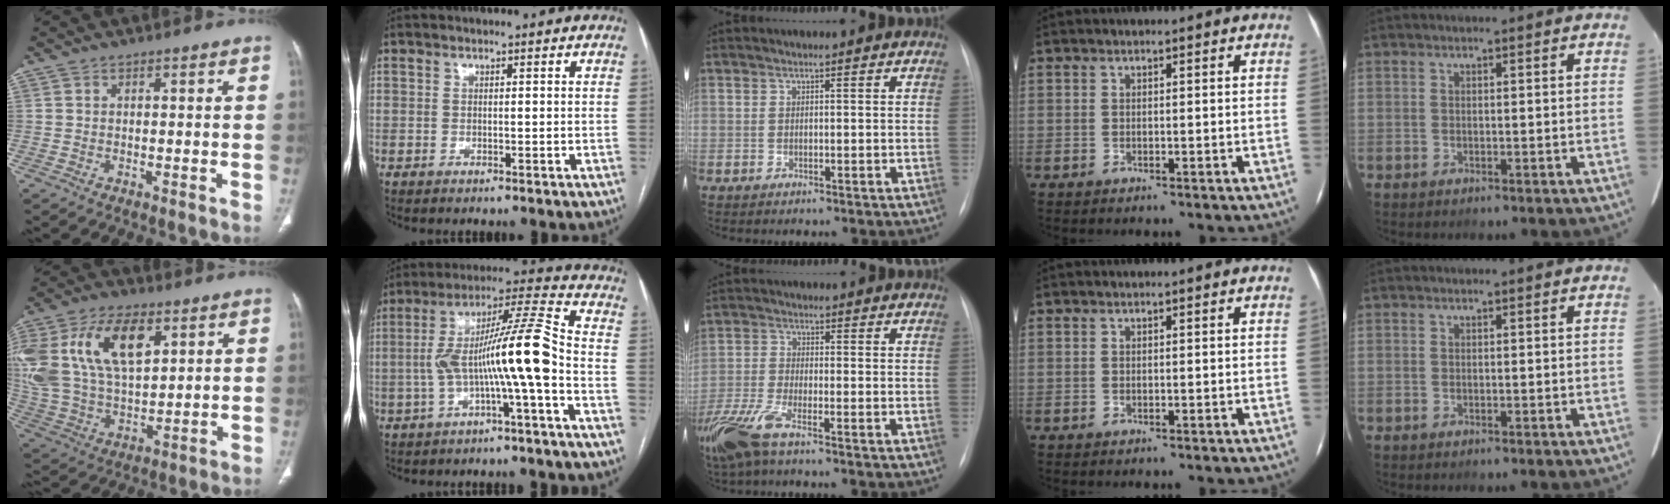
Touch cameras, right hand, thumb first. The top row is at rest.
{"thumb": {"total": 25.2, "force": [9.0, 14.3, 18.7], "torque": [-0.409, 0.006, 0.173]}, "index": {"total": 12.6, "force": [-2.8, -0.4, 12.3], "torque": [-0.221, 0.033, -0.051]}, "middle": {"total": 8.2, "force": [-5.5, 1.4, 6.0], "torque": [-0.136, -0.016, -0.112]}}